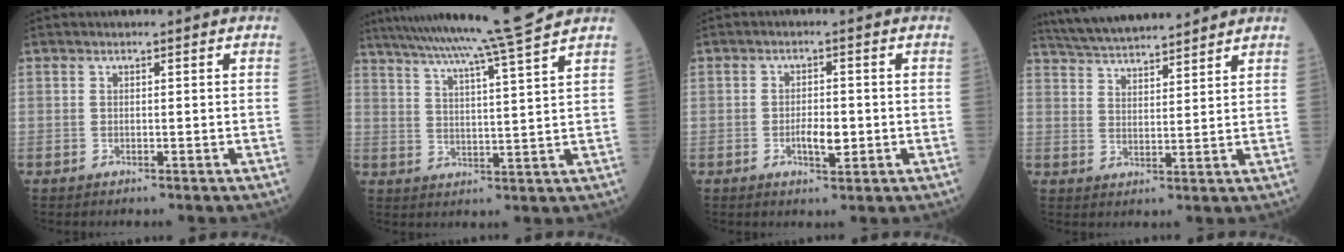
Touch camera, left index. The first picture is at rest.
{"total": 15.0, "force": [12.9, -2.4, 7.4], "torque": [-0.129, -0.020, 0.188]}
{"total": 3.5, "force": [-0.8, 1.2, 3.1], "torque": [-0.059, 0.001, -0.011]}
{"total": 12.3, "force": [11.4, 1.2, 4.5], "torque": [-0.085, 0.026, 0.186]}